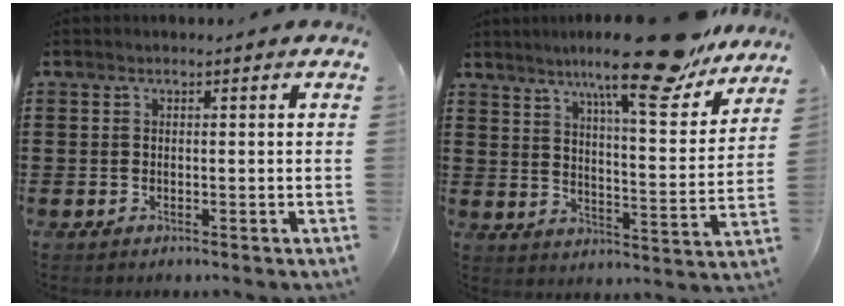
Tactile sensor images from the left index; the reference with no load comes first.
{"total": 14.6, "force": [11.8, 1.1, 8.5], "torque": [-0.142, -0.067, 0.191]}